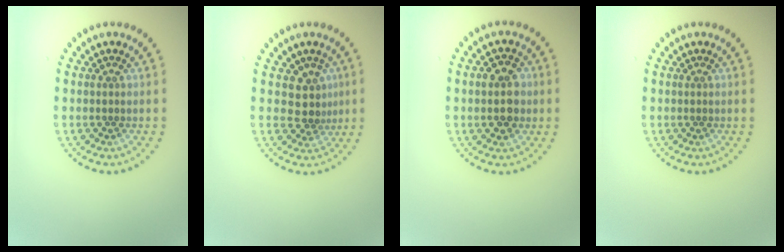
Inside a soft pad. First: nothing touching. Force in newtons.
{"total": 2.7, "press": 2.1, "slide": 1.8}
{"total": 3.3, "press": 3.3, "slide": 0.4}
{"total": 0.0}